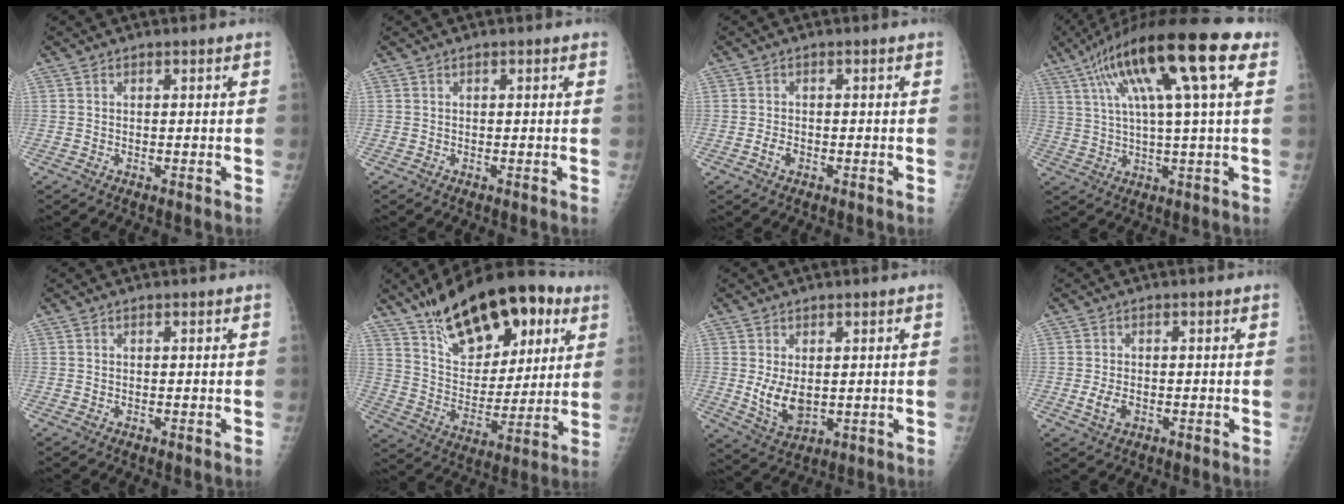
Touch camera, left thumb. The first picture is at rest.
{"total": 1.1, "force": [0.4, 0.5, 0.9], "torque": [-0.010, 0.003, 0.003]}
{"total": 1.9, "force": [-1.0, 1.2, 1.0], "torque": [-0.019, 0.008, -0.018]}
{"total": 20.7, "force": [8.4, 3.9, 18.5], "torque": [-0.319, 0.022, 0.132]}
{"total": 0.0}
{"total": 24.6, "force": [14.0, 12.2, 16.2], "torque": [-0.223, -0.032, 0.237]}
{"total": 6.6, "force": [0.1, 4.0, 5.3], "torque": [-0.082, -0.015, 0.017]}
{"total": 3.2, "force": [-1.1, 2.0, 2.3], "torque": [-0.044, 0.001, -0.016]}